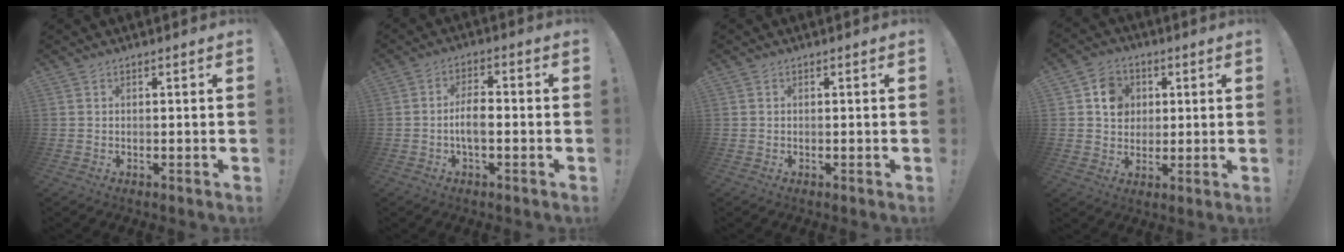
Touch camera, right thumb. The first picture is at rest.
{"total": 6.2, "force": [-1.5, 2.8, 5.3], "torque": [-0.098, 0.003, -0.032]}
{"total": 0.0}
{"total": 9.6, "force": [2.8, 8.4, 3.5], "torque": [-0.039, -0.003, 0.058]}